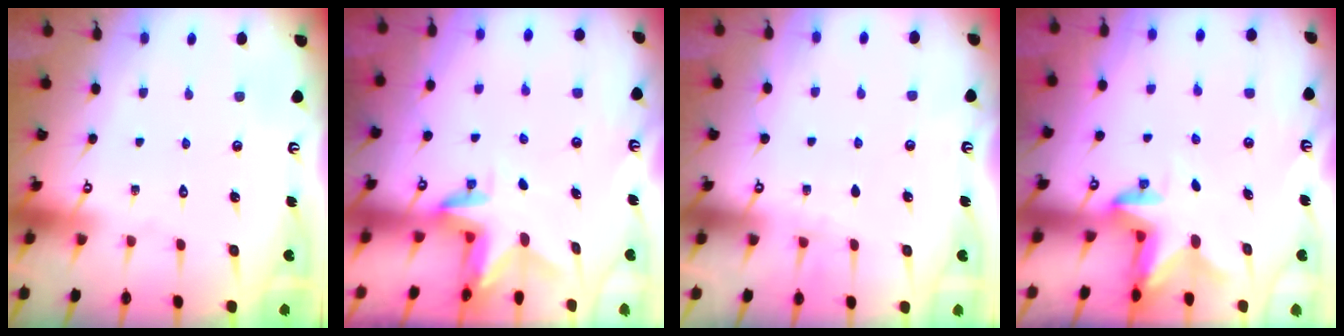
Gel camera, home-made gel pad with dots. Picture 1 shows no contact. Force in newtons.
{"total": 3.0, "press": 3.0, "slide": 0.3}
{"total": 3.7, "press": 3.6, "slide": 1.1}
{"total": 2.7, "press": 2.6, "slide": 0.5}